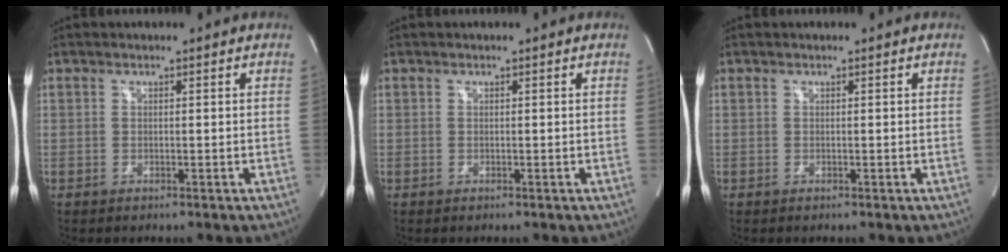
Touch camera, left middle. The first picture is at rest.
{"total": 0.0}
{"total": 0.0}